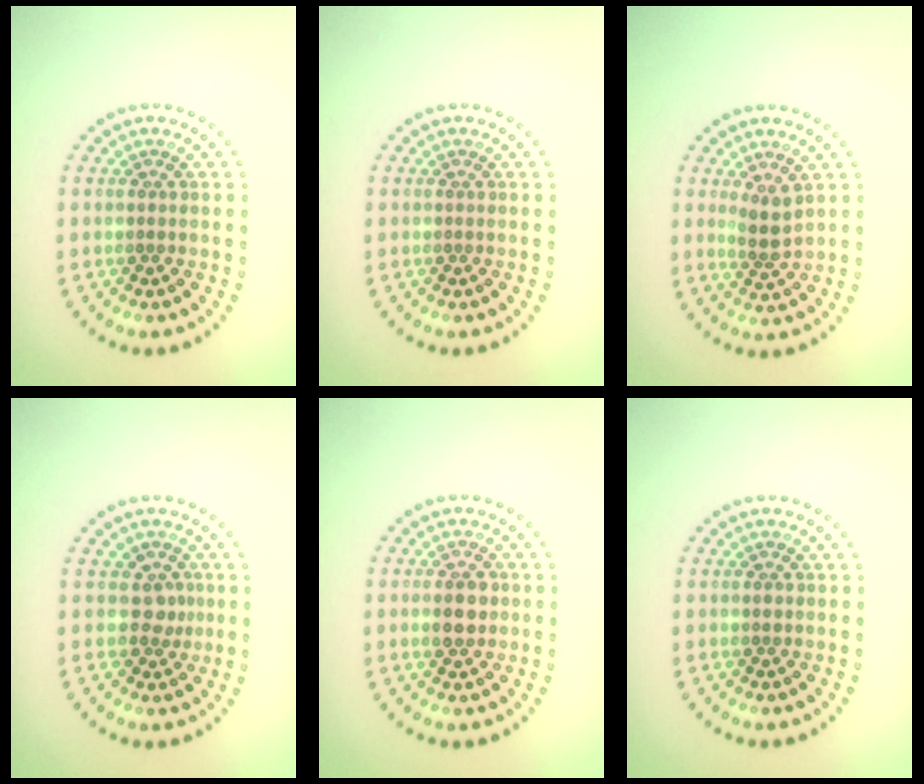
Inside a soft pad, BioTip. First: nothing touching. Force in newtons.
{"total": 0.0}
{"total": 2.0, "press": 1.6, "slide": 1.2}
{"total": 1.9, "press": 1.4, "slide": 1.2}
{"total": 2.8, "press": 2.8, "slide": 0.1}
{"total": 0.5, "press": 0.5, "slide": 0.1}